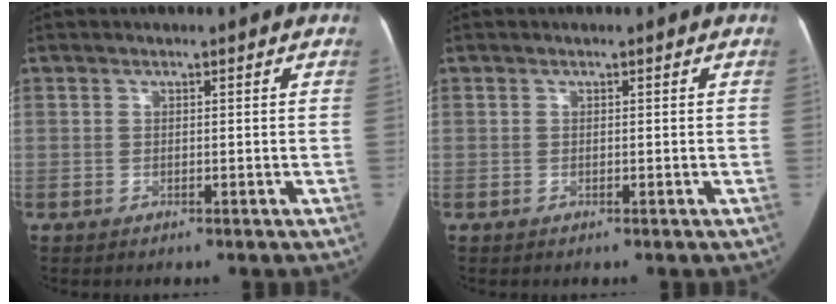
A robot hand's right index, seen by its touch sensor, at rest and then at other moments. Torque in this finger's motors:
{"motor_torque": [0.00, 0.00, 0.01, 0.01]}